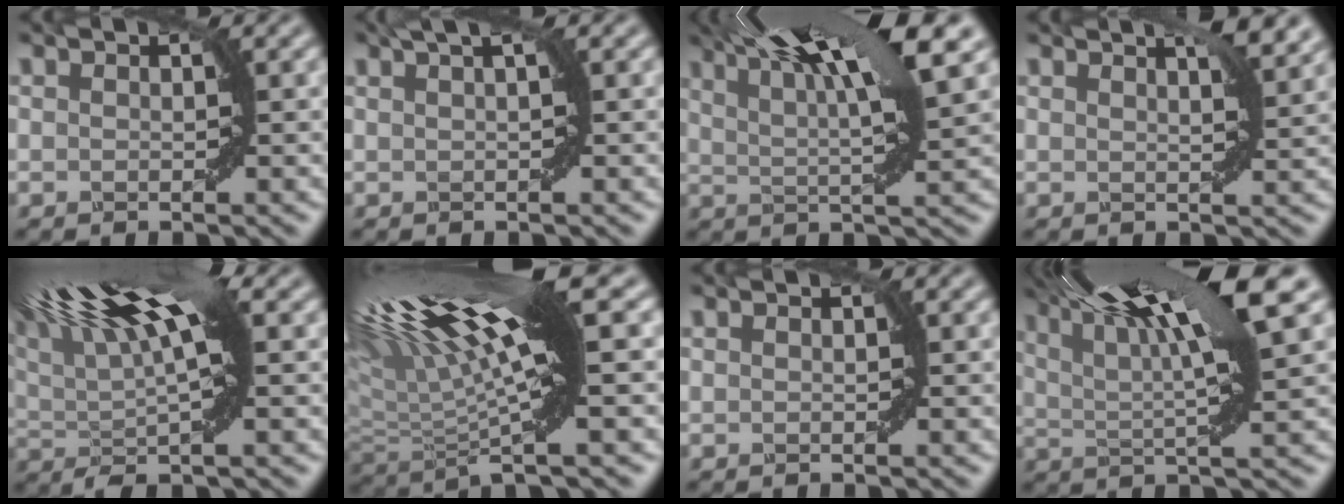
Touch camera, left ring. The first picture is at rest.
{"total": 2.6, "force": [1.4, 0.5, 2.1], "torque": [-0.025, -0.002, 0.013]}
{"total": 11.3, "force": [6.8, 1.9, 8.8], "torque": [-0.119, 0.028, 0.099]}
{"total": 4.0, "force": [3.0, 0.7, 2.6], "torque": [-0.029, 0.014, 0.035]}
{"total": 11.0, "force": [4.1, 2.8, 9.8], "torque": [-0.178, 0.023, 0.067]}
{"total": 14.6, "force": [5.3, 2.8, 13.3], "torque": [-0.243, 0.023, 0.094]}
{"total": 0.0}
{"total": 12.4, "force": [6.7, 2.1, 10.3], "torque": [-0.162, 0.023, 0.109]}